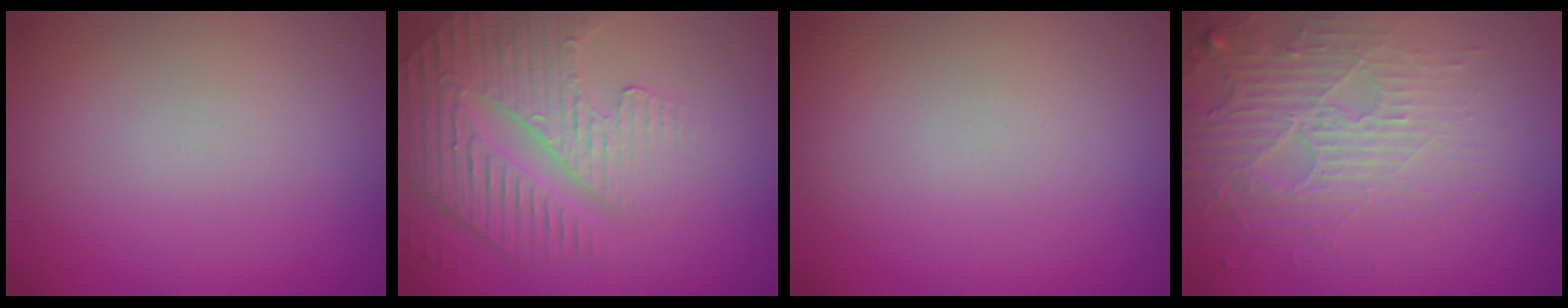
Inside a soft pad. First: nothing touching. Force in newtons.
{"total": 4.4, "press": 4.1, "slide": 1.4}
{"total": 0.0}
{"total": 5.1, "press": 3.4, "slide": 3.8}